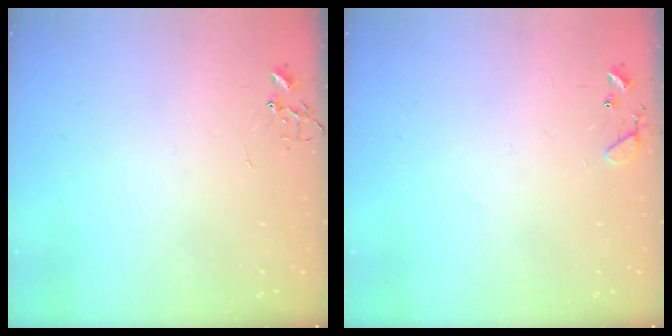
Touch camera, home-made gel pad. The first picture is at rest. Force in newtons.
{"total": 9.1, "press": 9.0, "slide": 0.7}